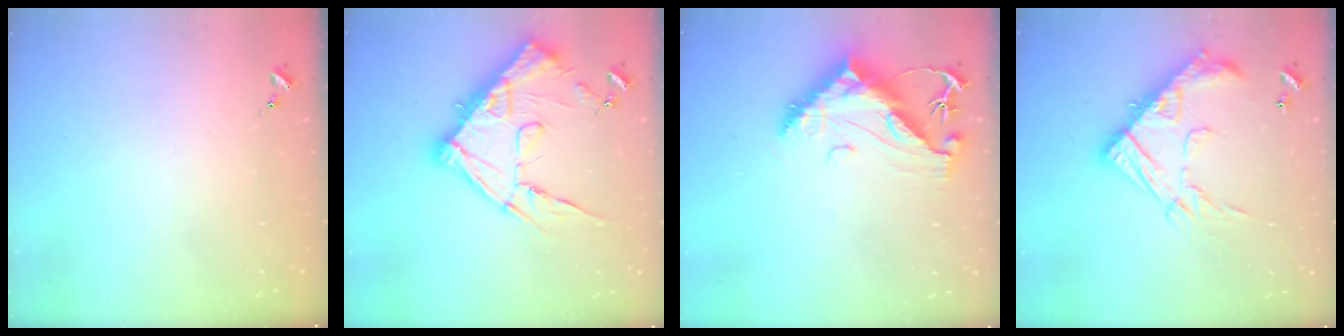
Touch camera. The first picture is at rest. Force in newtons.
{"total": 19.4, "press": 19.4, "slide": 1.0}
{"total": 13.3, "press": 13.2, "slide": 1.3}
{"total": 21.7, "press": 21.6, "slide": 1.9}